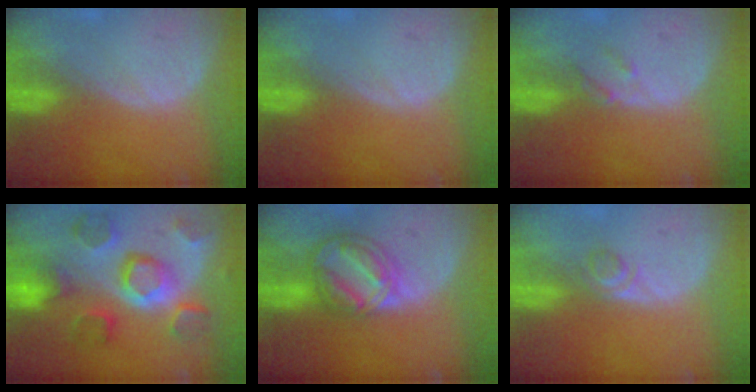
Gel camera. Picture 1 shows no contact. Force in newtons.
{"total": 0.0}
{"total": 1.8, "press": 1.6, "slide": 0.8}
{"total": 11.3, "press": 10.0, "slide": 5.3}
{"total": 8.4, "press": 7.1, "slide": 4.5}
{"total": 1.9, "press": 1.7, "slide": 0.8}